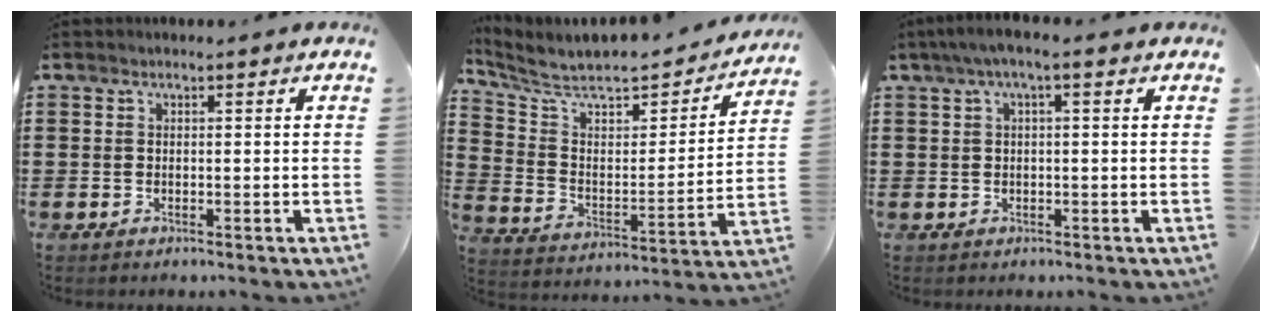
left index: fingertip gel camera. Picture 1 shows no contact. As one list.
[{"total": 6.6, "force": [5.7, 2.1, 2.5], "torque": [-0.083, -0.044, 0.093]}, {"total": 2.2, "force": [-0.2, 0.2, 2.2], "torque": [-0.038, 0.001, -0.005]}]